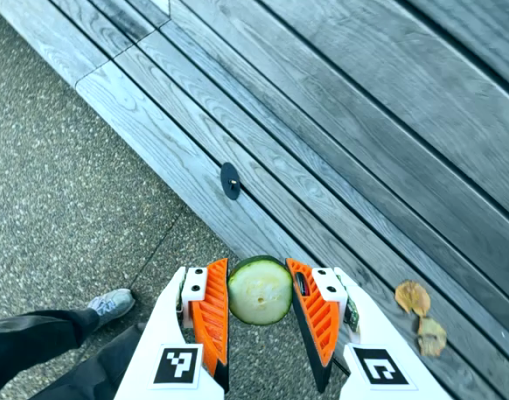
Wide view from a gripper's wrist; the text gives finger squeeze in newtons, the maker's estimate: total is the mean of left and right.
{"total": 11.4, "left": 11.6, "right": 11.1}